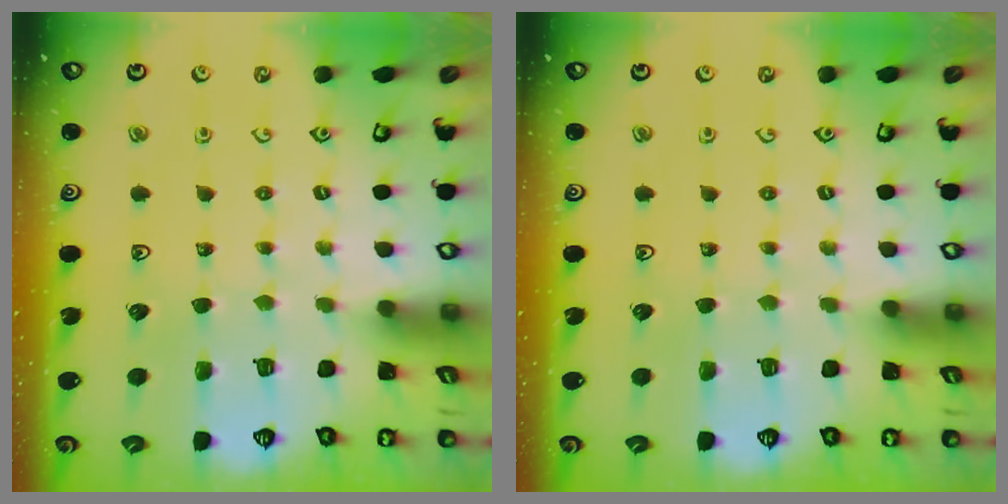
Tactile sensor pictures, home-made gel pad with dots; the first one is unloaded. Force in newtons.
{"total": 0.0}